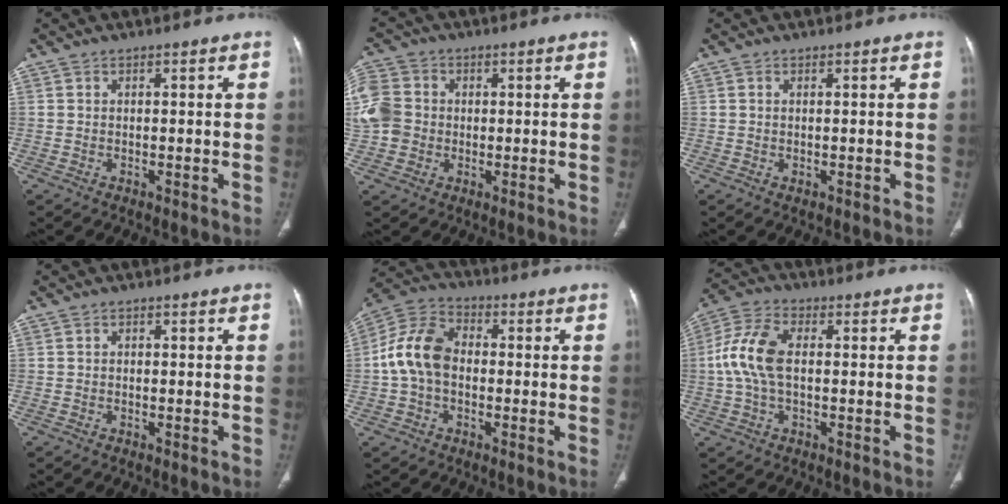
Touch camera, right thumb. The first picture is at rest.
{"total": 11.0, "force": [0.2, 9.8, 5.2], "torque": [-0.122, 0.023, 0.005]}
{"total": 0.6, "force": [-0.1, 0.3, 0.5], "torque": [-0.014, -0.004, 0.002]}
{"total": 0.5, "force": [-0.1, 0.4, 0.2], "torque": [0.000, 0.002, -0.004]}
{"total": 11.1, "force": [-0.7, 7.8, 7.9], "torque": [-0.147, 0.033, -0.025]}
{"total": 9.8, "force": [0.2, 5.4, 8.2], "torque": [-0.184, 0.024, 0.001]}